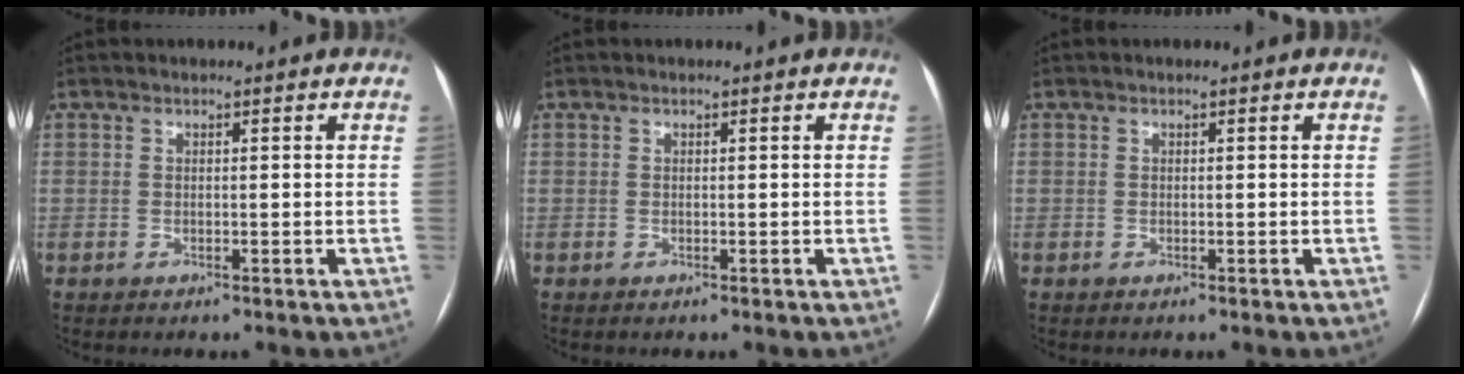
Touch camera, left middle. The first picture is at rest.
{"total": 0.0}
{"total": 0.0}